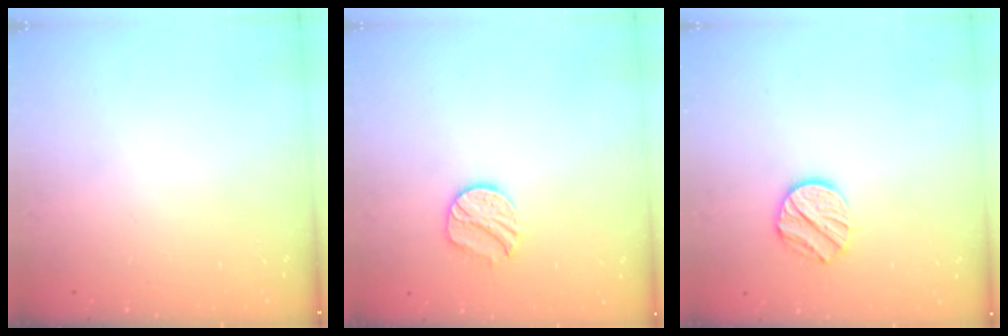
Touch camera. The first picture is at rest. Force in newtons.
{"total": 9.4, "press": 9.4, "slide": 0.4}
{"total": 10.3, "press": 10.3, "slide": 0.9}